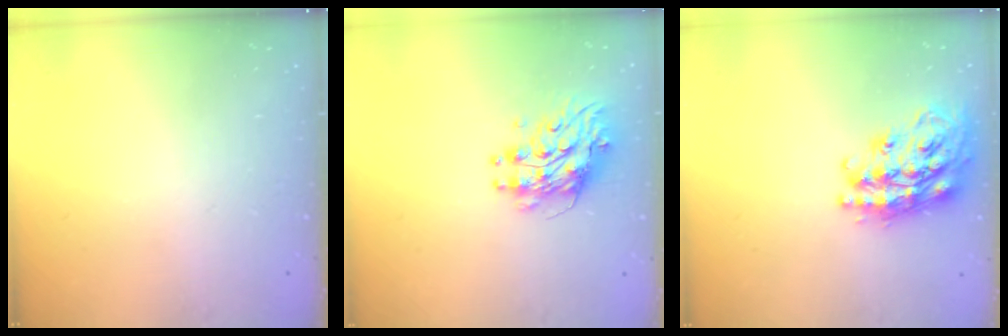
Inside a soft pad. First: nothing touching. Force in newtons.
{"total": 9.0, "press": 9.0, "slide": 0.9}
{"total": 23.5, "press": 23.4, "slide": 2.0}